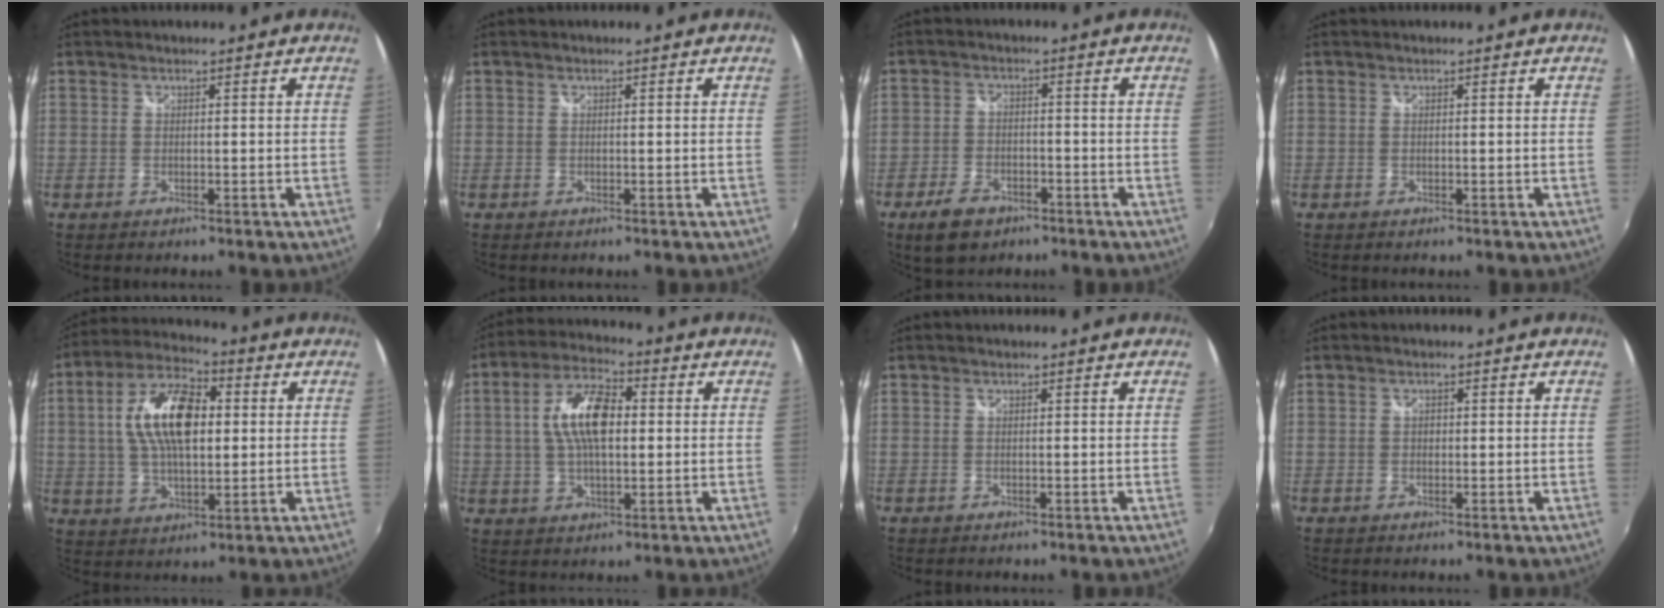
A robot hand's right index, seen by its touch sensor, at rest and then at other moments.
{"total": 0.0}
{"total": 7.5, "force": [-4.9, 4.3, 3.8], "torque": [-0.100, -0.001, -0.083]}
{"total": 0.0}
{"total": 14.3, "force": [2.1, 6.9, 12.4], "torque": [-0.236, 0.019, 0.033]}
{"total": 11.2, "force": [1.2, 5.1, 9.9], "torque": [-0.190, 0.018, 0.018]}
{"total": 0.0}
{"total": 0.8, "force": [0.0, 0.7, 0.3], "torque": [-0.002, 0.001, -0.002]}